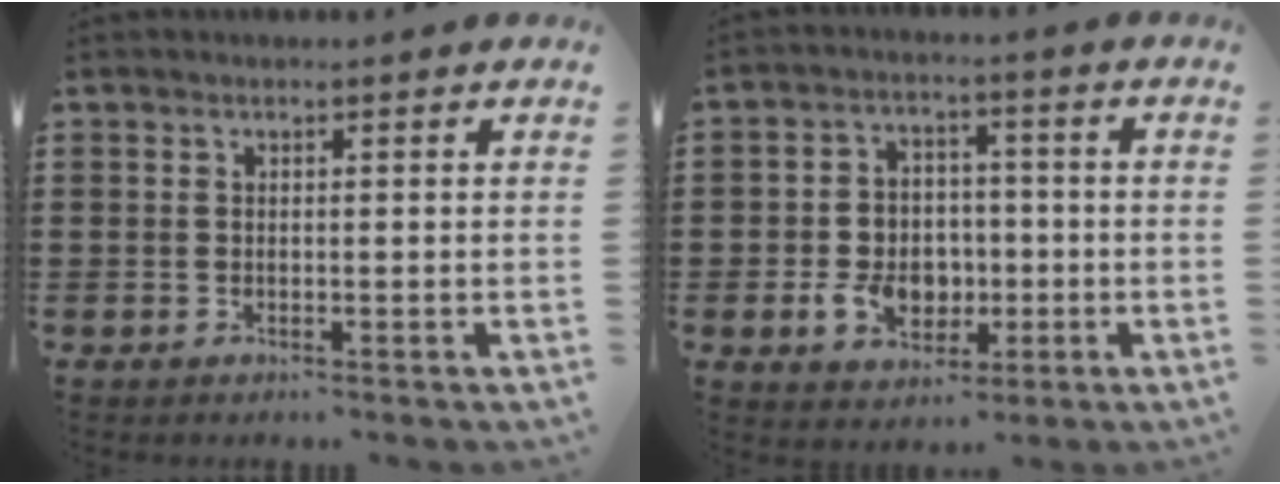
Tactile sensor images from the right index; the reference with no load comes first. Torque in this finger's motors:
{"motor_torque": [2.14, 0.00, 0.57, 0.13]}